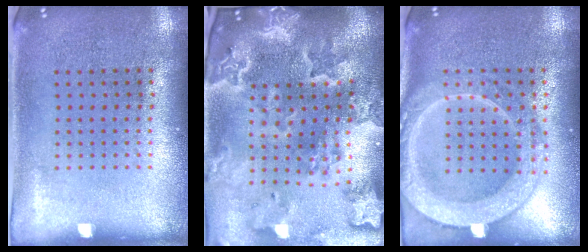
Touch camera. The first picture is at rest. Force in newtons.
{"total": 4.5, "press": 3.7, "slide": 2.7}
{"total": 4.1, "press": 4.1, "slide": 0.6}